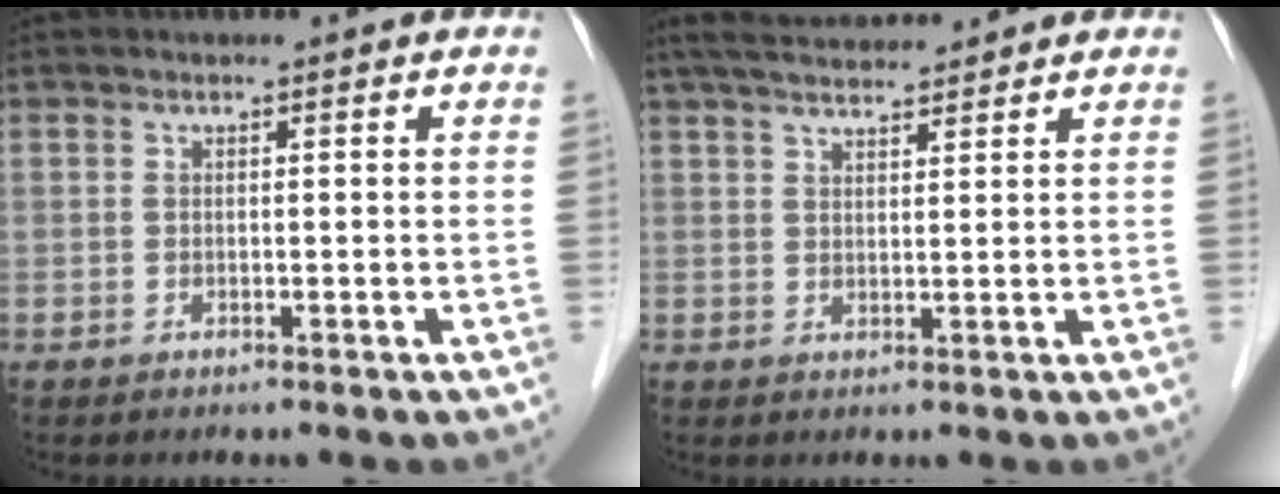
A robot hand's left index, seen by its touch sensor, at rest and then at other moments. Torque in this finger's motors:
{"motor_torque": [-0.10, -0.66, -0.05, -0.01]}